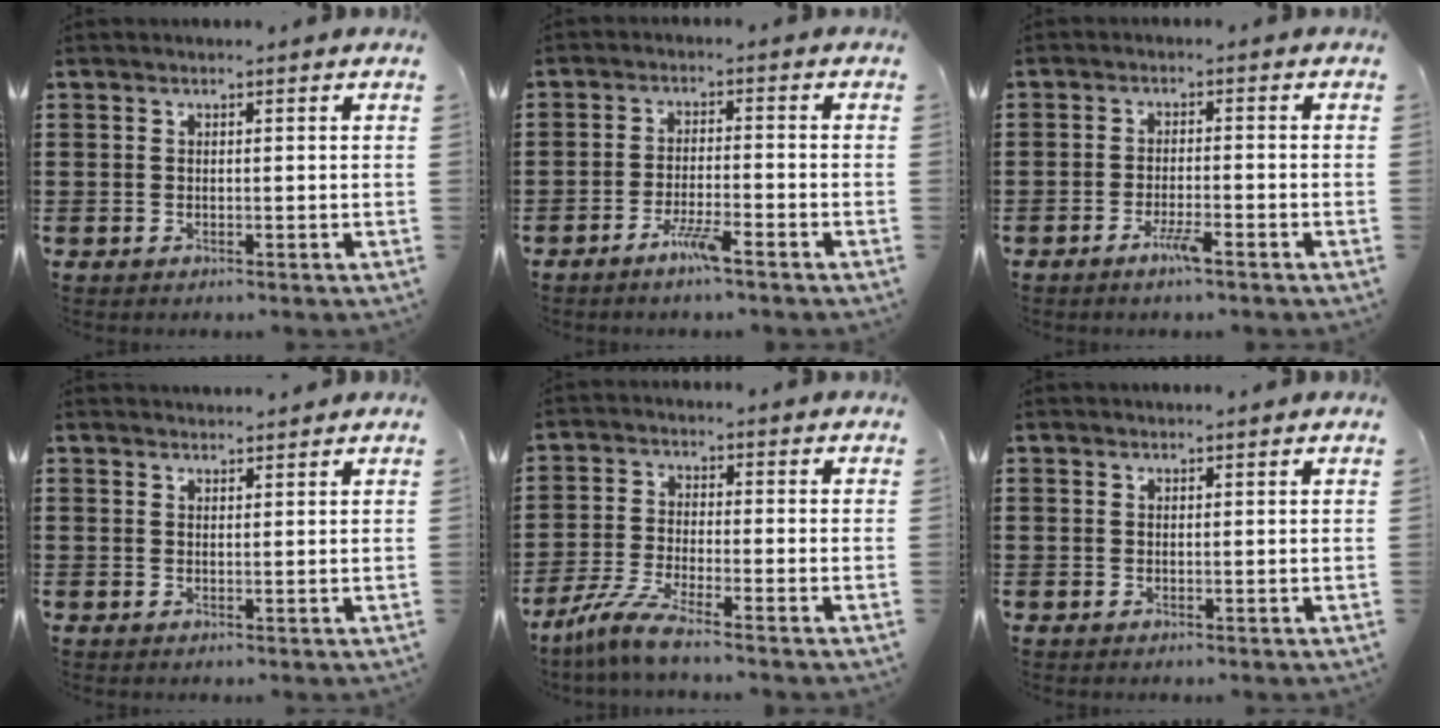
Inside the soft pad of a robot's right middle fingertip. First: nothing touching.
{"total": 4.2, "force": [-2.9, 0.3, 3.0], "torque": [-0.062, -0.003, -0.055]}
{"total": 3.4, "force": [-2.1, 0.4, 2.7], "torque": [-0.057, -0.004, -0.041]}
{"total": 1.6, "force": [1.6, 0.2, 0.0], "torque": [-0.004, 0.002, 0.031]}
{"total": 5.2, "force": [-4.2, -0.1, 3.1], "torque": [-0.087, -0.023, -0.087]}
{"total": 0.6, "force": [0.6, 0.0, 0.0], "torque": [-0.002, 0.000, 0.012]}